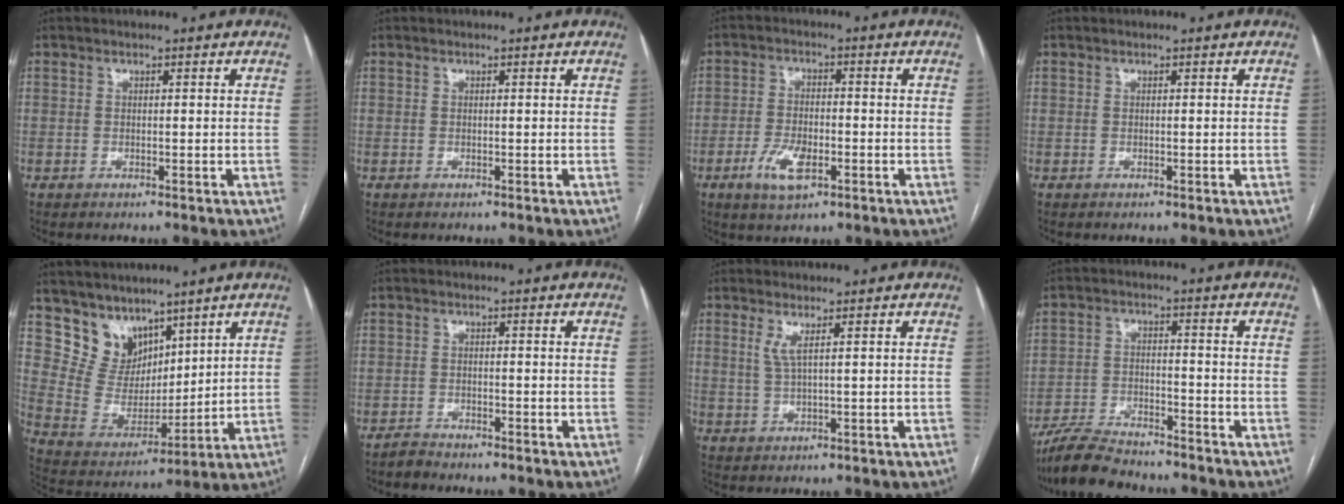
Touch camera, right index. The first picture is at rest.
{"total": 0.0}
{"total": 6.4, "force": [-2.8, 2.8, 5.1], "torque": [-0.103, -0.001, -0.047]}
{"total": 0.0}
{"total": 10.1, "force": [7.6, 6.2, 2.6], "torque": [-0.062, 0.020, 0.164]}
{"total": 1.7, "force": [-1.6, 0.1, -0.2], "torque": [0.001, -0.005, -0.030]}
{"total": 2.4, "force": [1.1, -0.1, 2.1], "torque": [-0.054, -0.003, 0.025]}
{"total": 9.3, "force": [-8.5, 1.7, 3.5], "torque": [-0.064, -0.015, -0.149]}